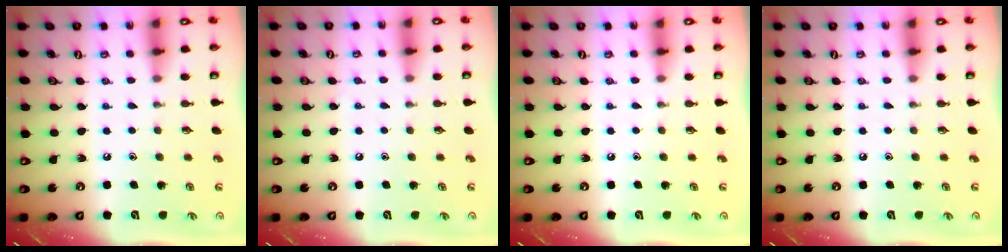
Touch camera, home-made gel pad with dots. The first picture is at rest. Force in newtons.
{"total": 3.0, "press": 2.9, "slide": 0.3}
{"total": 0.0}
{"total": 0.0}